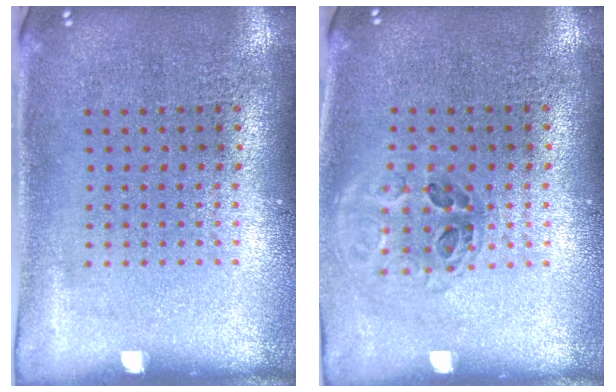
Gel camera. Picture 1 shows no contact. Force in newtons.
{"total": 1.0, "press": 1.0, "slide": 0.3}